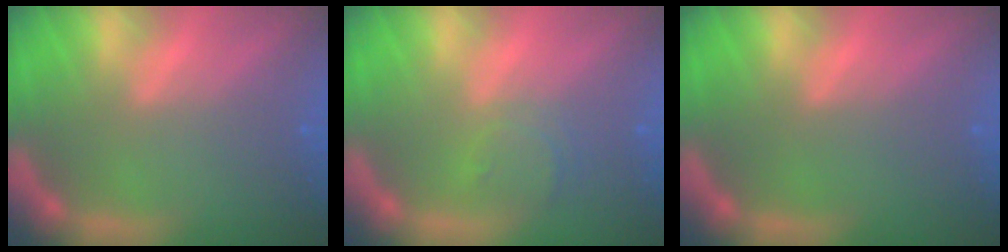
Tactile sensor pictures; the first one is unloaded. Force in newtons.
{"total": 2.4}
{"total": 0.0}